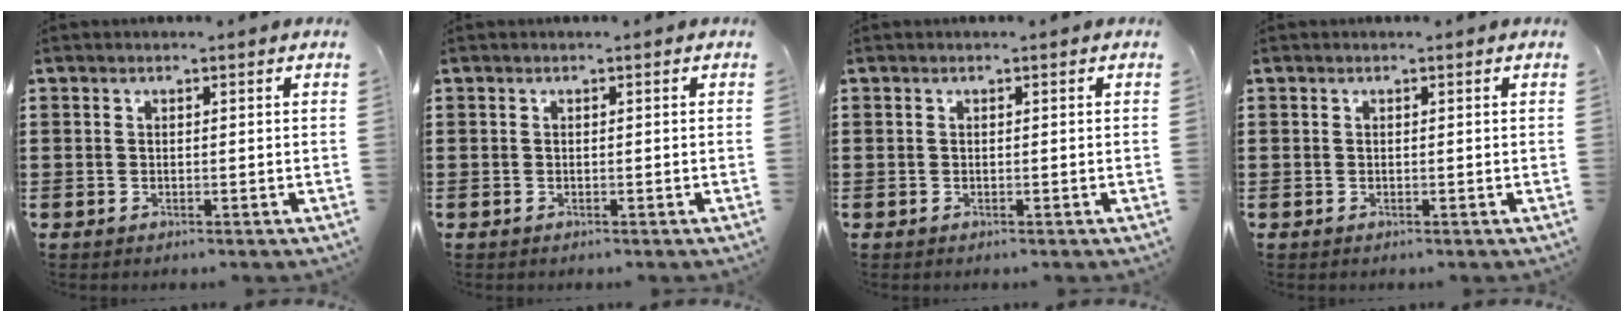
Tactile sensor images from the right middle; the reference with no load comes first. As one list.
[{"total": 0.0}, {"total": 0.0}, {"total": 0.0}]